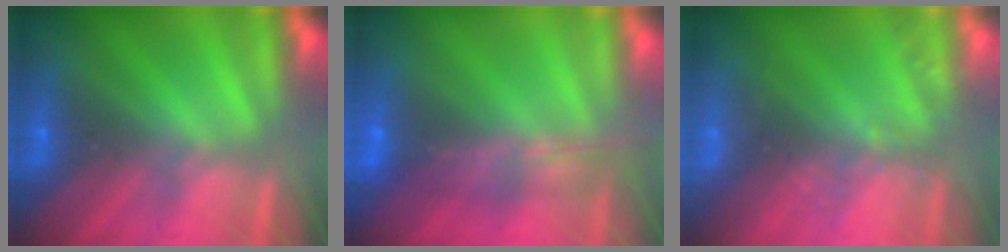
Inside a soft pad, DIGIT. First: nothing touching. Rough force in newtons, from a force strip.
{"total": 7.6}
{"total": 2.4}